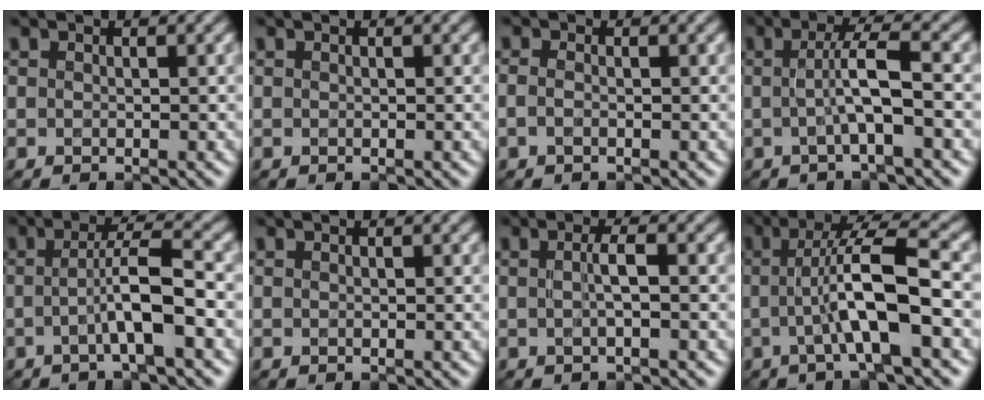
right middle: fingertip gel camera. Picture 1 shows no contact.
{"total": 0.0}
{"total": 0.9, "force": [-0.3, 0.4, 0.7], "torque": [-0.019, -0.003, -0.009]}
{"total": 4.2, "force": [-0.3, 0.6, 4.1], "torque": [-0.073, 0.005, -0.010]}
{"total": 4.8, "force": [-1.0, 0.6, 4.6], "torque": [-0.078, 0.013, -0.026]}
{"total": 0.0}
{"total": 1.8, "force": [0.0, 0.2, 1.8], "torque": [-0.035, 0.002, -0.001]}
{"total": 7.3, "force": [-0.8, 1.2, 7.1], "torque": [-0.121, 0.014, -0.021]}